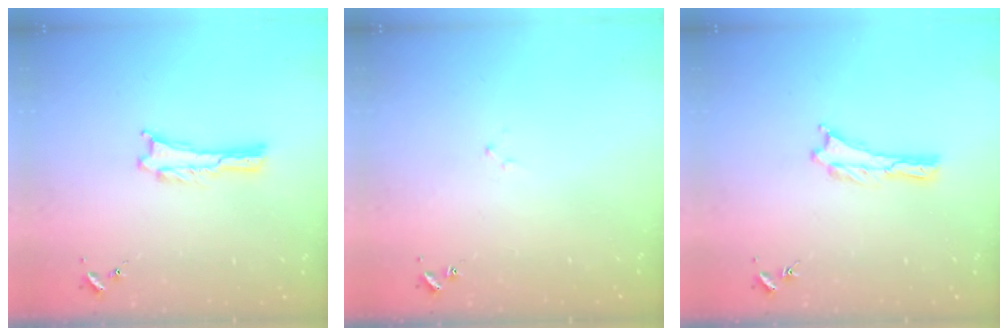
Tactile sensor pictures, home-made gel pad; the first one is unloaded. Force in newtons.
{"total": 1.4, "press": 1.4, "slide": 0.2}
{"total": 0.0}